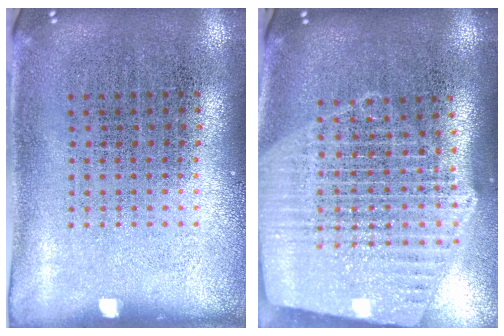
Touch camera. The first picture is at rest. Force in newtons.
{"total": 2.6, "press": 2.2, "slide": 1.3}